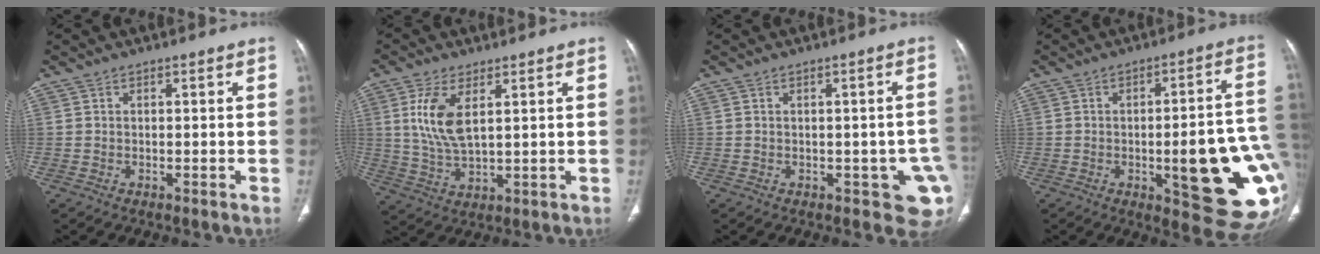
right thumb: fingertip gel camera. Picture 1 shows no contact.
{"total": 9.0, "force": [2.9, 4.0, 7.5], "torque": [-0.157, -0.013, 0.061]}
{"total": 7.5, "force": [-1.5, 3.6, 6.4], "torque": [-0.051, -0.003, -0.011]}
{"total": 22.7, "force": [-3.6, 6.4, 21.5], "torque": [-0.224, 0.009, -0.030]}